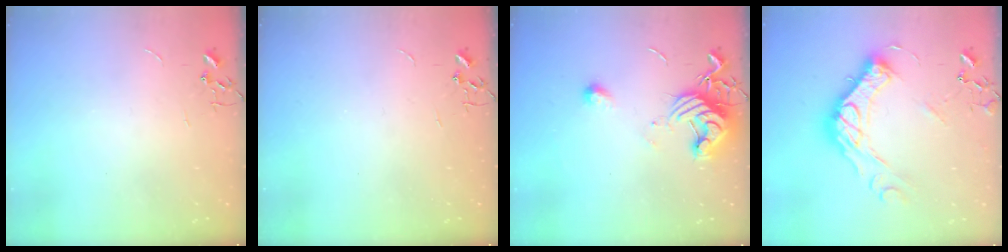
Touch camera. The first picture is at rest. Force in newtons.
{"total": 0.0}
{"total": 12.7, "press": 12.7, "slide": 0.5}
{"total": 18.0, "press": 18.0, "slide": 1.2}